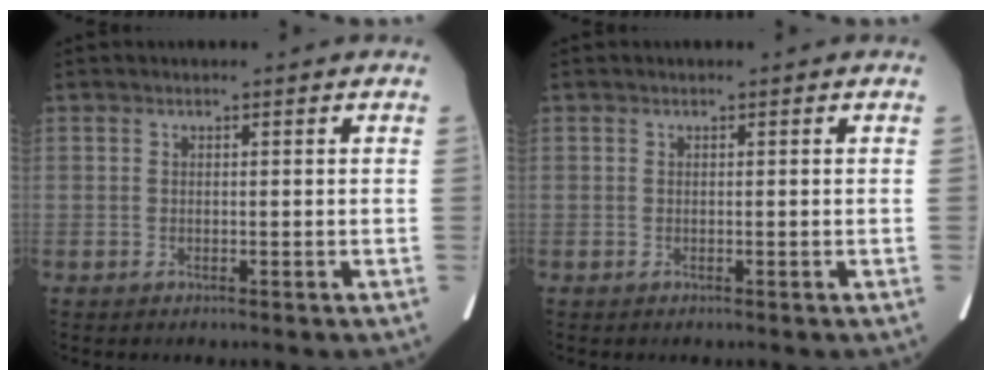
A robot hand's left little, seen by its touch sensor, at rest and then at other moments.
{"total": 0.0}